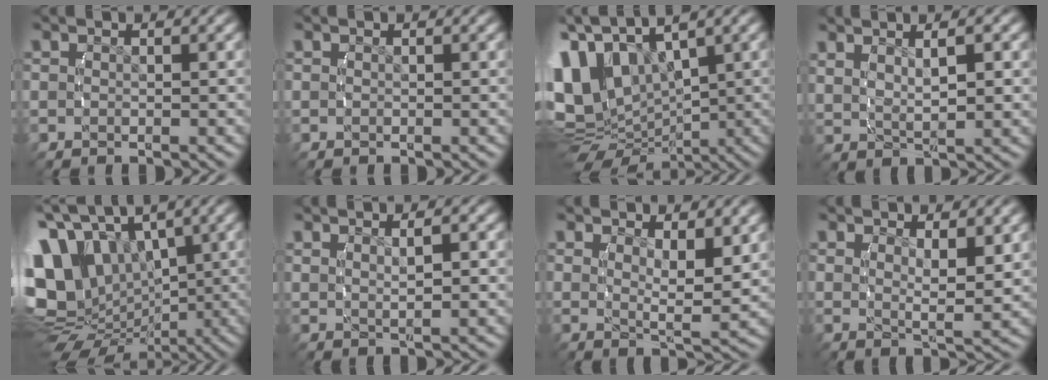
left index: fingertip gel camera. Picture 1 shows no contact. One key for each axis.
{"total": 0.0}
{"total": 13.6, "fx": 1.3, "fy": 10.7, "fz": 8.3, "tx": -0.184, "ty": -0.022, "tz": 0.027}
{"total": 5.3, "fx": 2.4, "fy": 2.2, "fz": 4.2, "tx": -0.063, "ty": 0.011, "tz": 0.042}
{"total": 15.3, "fx": 1.2, "fy": 12.3, "fz": 9.0, "tx": -0.203, "ty": -0.035, "tz": 0.023}
{"total": 3.0, "fx": 1.7, "fy": 0.4, "fz": 2.4, "tx": -0.032, "ty": 0.007, "tz": 0.035}
{"total": 3.6, "fx": 2.4, "fy": 0.2, "fz": 2.7, "tx": -0.037, "ty": -0.012, "tz": 0.044}
{"total": 3.1, "fx": 2.1, "fy": 0.0, "fz": 2.3, "tx": -0.033, "ty": -0.009, "tz": 0.039}